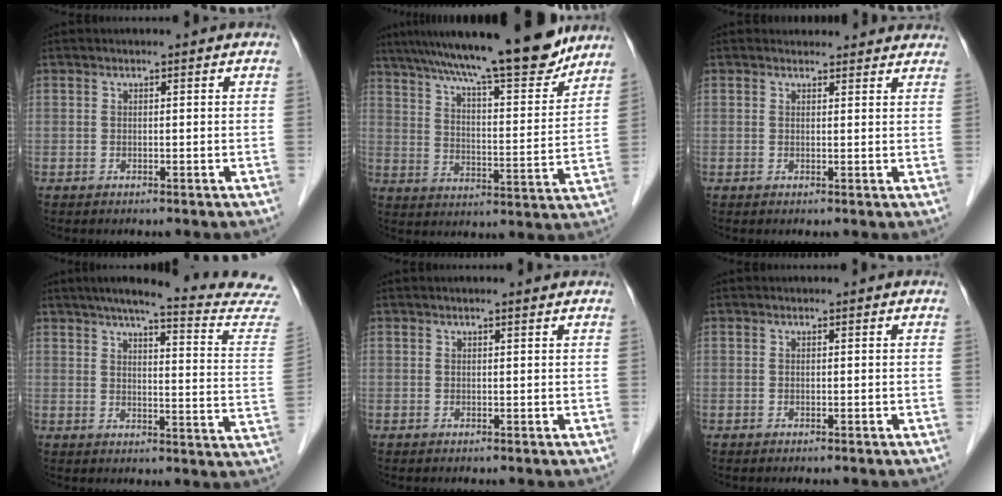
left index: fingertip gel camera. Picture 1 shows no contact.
{"total": 20.2, "force": [17.0, 1.8, 10.7], "torque": [-0.175, 0.006, 0.257]}
{"total": 6.8, "force": [6.4, 1.9, 0.9], "torque": [0.006, 0.014, 0.057]}
{"total": 21.0, "force": [18.9, 0.3, 9.2], "torque": [-0.116, -0.056, 0.217]}
{"total": 1.3, "force": [1.1, -0.1, 0.7], "torque": [-0.014, 0.009, 0.020]}
{"total": 0.0}